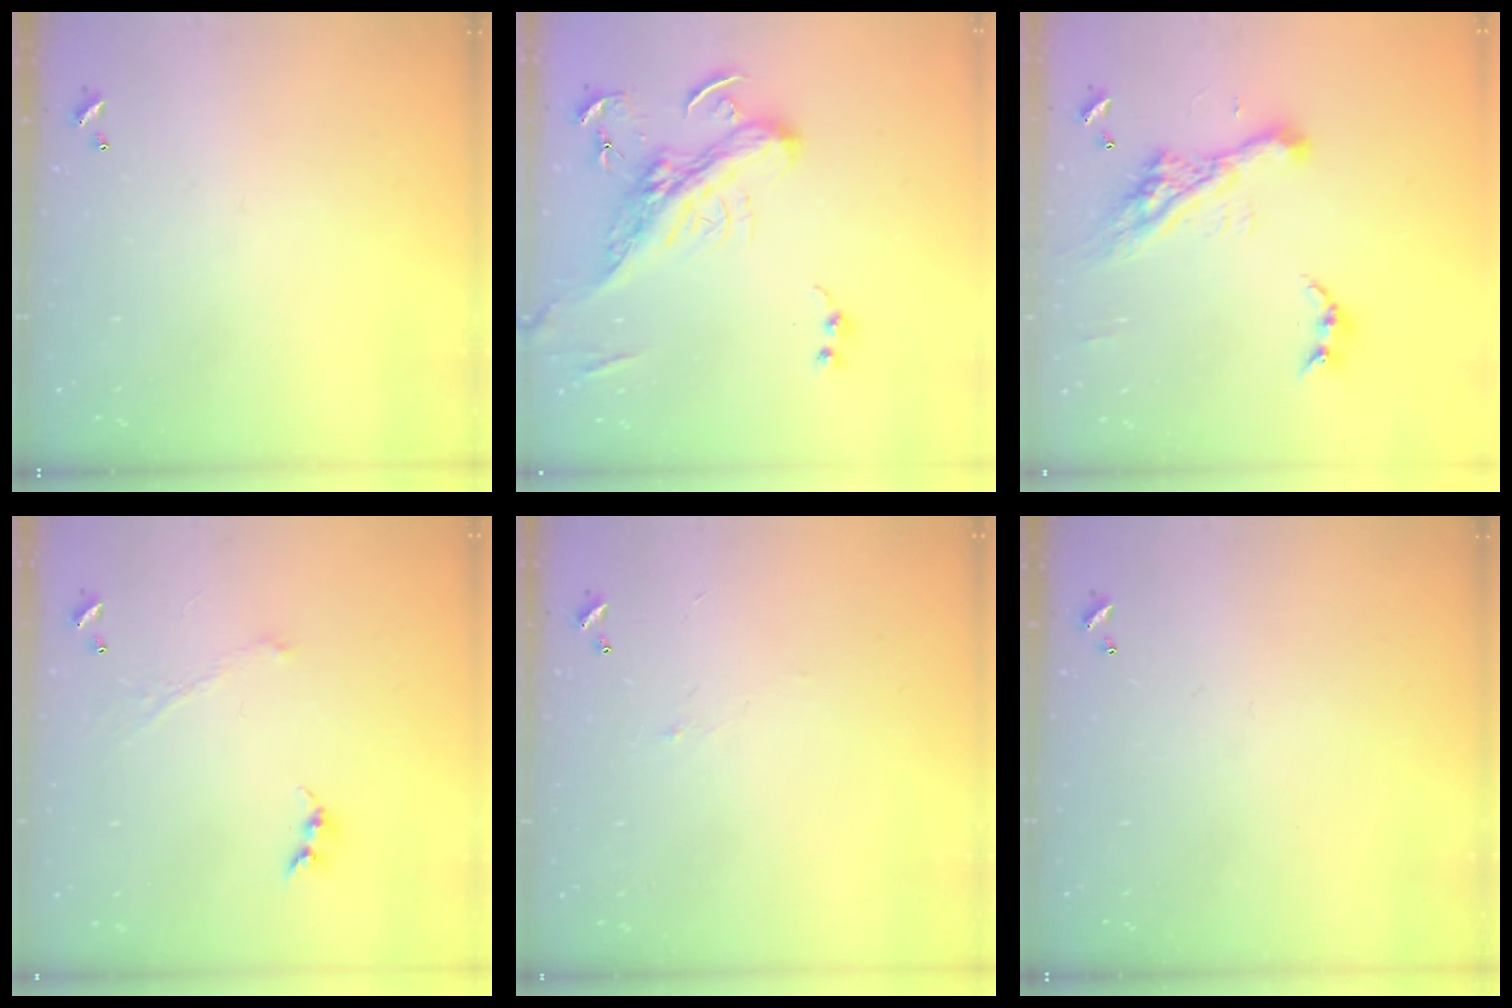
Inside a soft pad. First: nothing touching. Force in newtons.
{"total": 4.5, "press": 4.2, "slide": 1.6}
{"total": 14.0, "press": 13.9, "slide": 1.7}
{"total": 1.0, "press": 0.9, "slide": 0.4}
{"total": 0.8, "press": 0.6, "slide": 0.6}
{"total": 0.0}